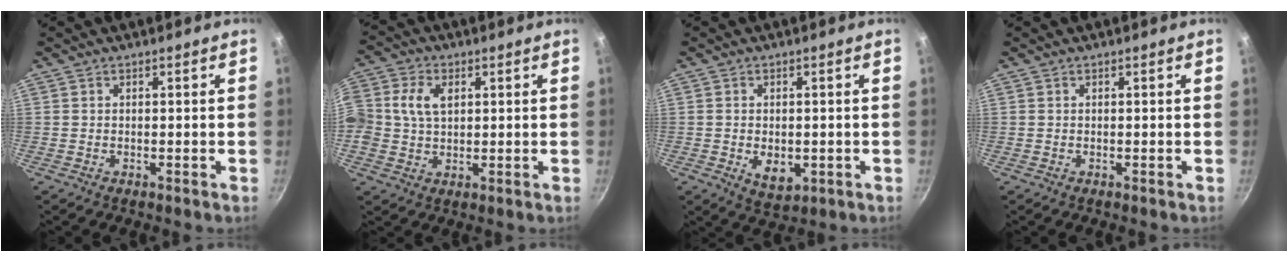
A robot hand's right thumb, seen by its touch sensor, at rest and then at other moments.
{"total": 9.5, "force": [1.9, 7.2, 5.9], "torque": [-0.117, 0.021, 0.029]}
{"total": 5.5, "force": [-1.0, 3.6, 4.0], "torque": [-0.053, -0.010, -0.006]}
{"total": 0.0}